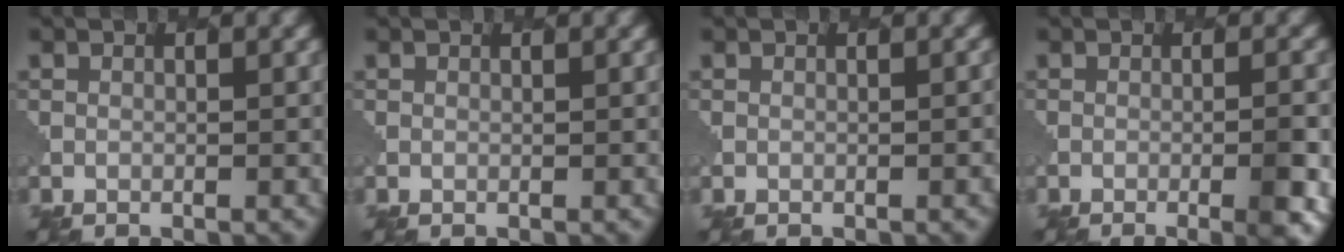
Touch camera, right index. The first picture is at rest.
{"total": 0.0}
{"total": 1.3, "force": [-0.3, 0.6, 1.1], "torque": [0.004, 0.007, -0.003]}
{"total": 4.8, "force": [-1.6, 1.6, 4.3], "torque": [-0.045, 0.005, -0.015]}